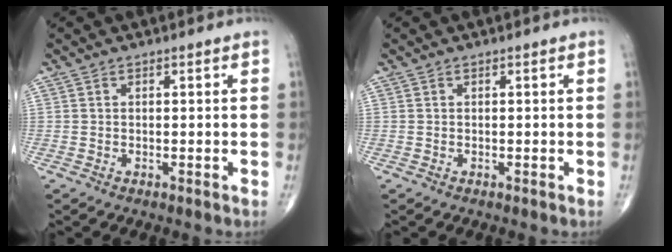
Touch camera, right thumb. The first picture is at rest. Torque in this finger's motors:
{"motor_torque": [0.10, -0.10, 0.14, 0.14, 0.00]}